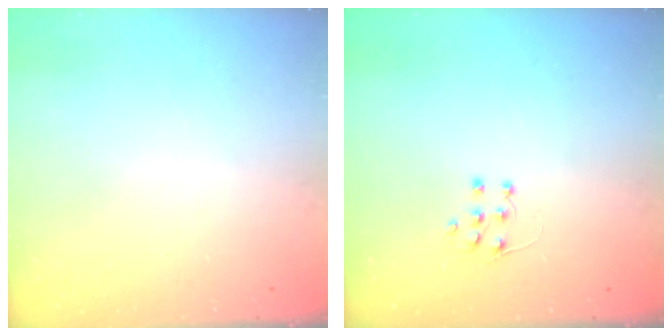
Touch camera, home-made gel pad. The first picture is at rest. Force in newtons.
{"total": 5.7, "press": 5.6, "slide": 0.4}